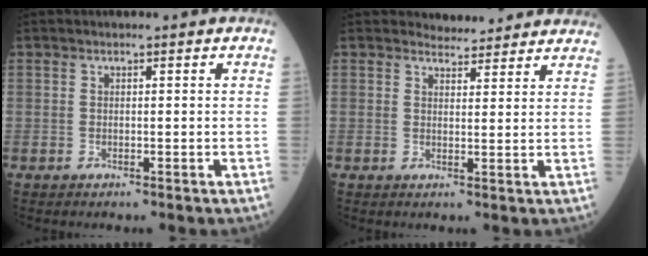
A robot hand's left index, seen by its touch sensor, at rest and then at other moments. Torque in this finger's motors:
{"motor_torque": [-0.26, -0.26, -1.05, -0.18]}